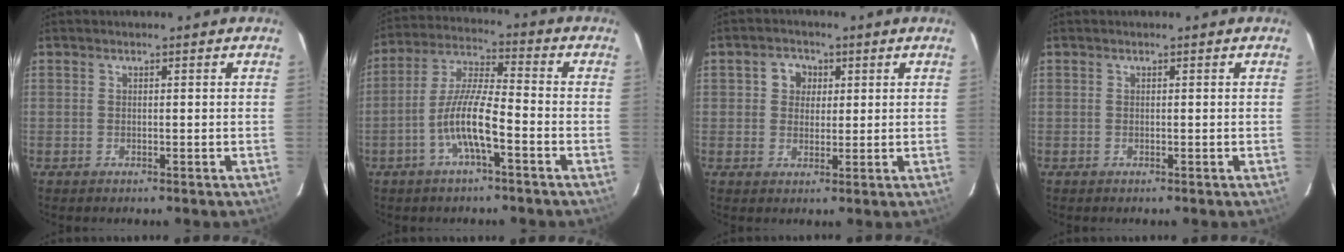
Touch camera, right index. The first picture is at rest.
{"total": 9.3, "force": [-4.0, 1.3, 8.2], "torque": [-0.175, 0.006, -0.079]}
{"total": 4.0, "force": [1.1, 3.6, 1.3], "torque": [-0.015, 0.014, 0.019]}
{"total": 0.0}